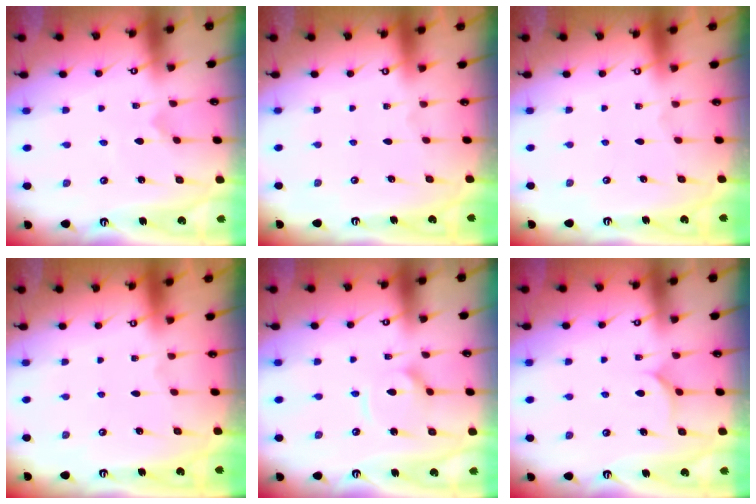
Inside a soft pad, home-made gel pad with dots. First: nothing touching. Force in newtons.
{"total": 0.0}
{"total": 0.0}
{"total": 0.0}
{"total": 7.0, "press": 7.0, "slide": 0.5}
{"total": 5.9, "press": 5.8, "slide": 0.6}